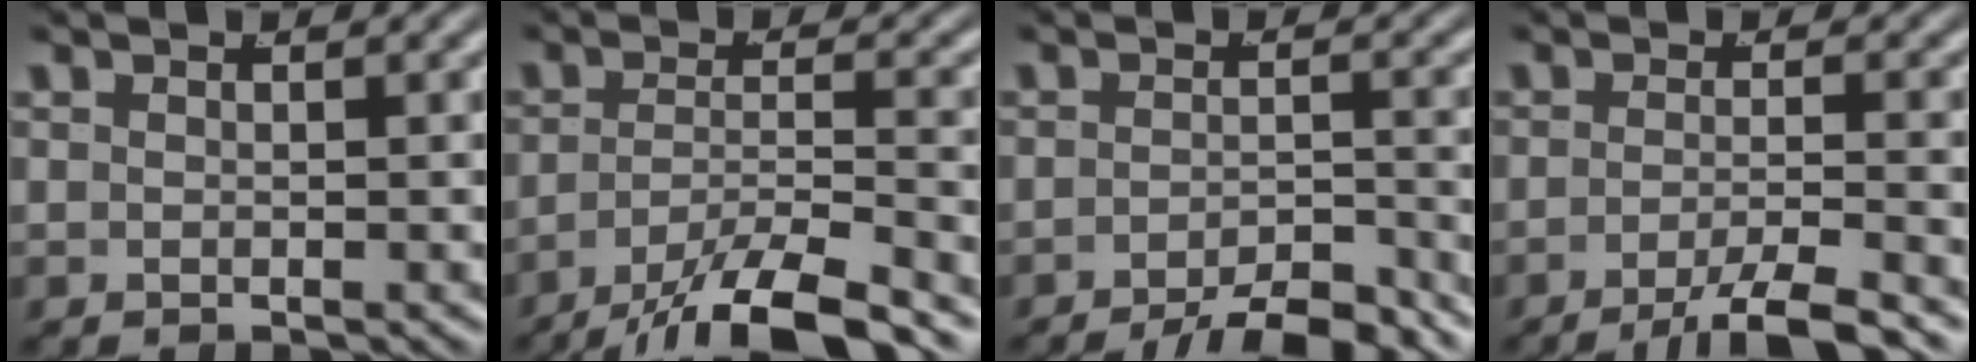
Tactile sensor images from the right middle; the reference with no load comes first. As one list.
[{"total": 7.2, "force": [-5.3, 1.5, 4.7], "torque": [-0.068, -0.020, -0.071]}, {"total": 6.3, "force": [-5.7, 1.0, 2.5], "torque": [-0.013, -0.008, -0.091]}, {"total": 5.4, "force": [-4.2, 0.7, 3.4], "torque": [-0.047, -0.013, -0.062]}]